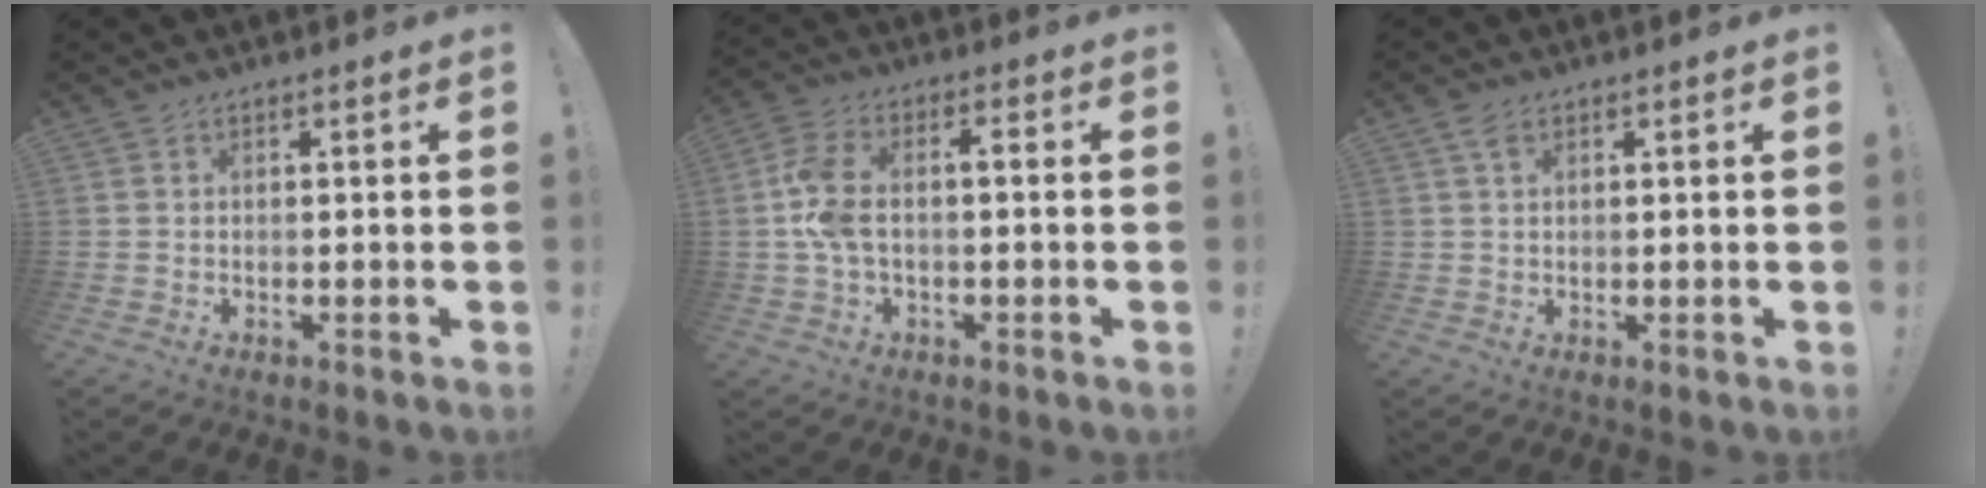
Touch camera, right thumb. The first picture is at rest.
{"total": 8.6, "force": [-0.8, 4.3, 7.4], "torque": [-0.153, 0.012, -0.014]}
{"total": 2.6, "force": [1.4, 1.3, 1.8], "torque": [-0.029, -0.004, 0.025]}